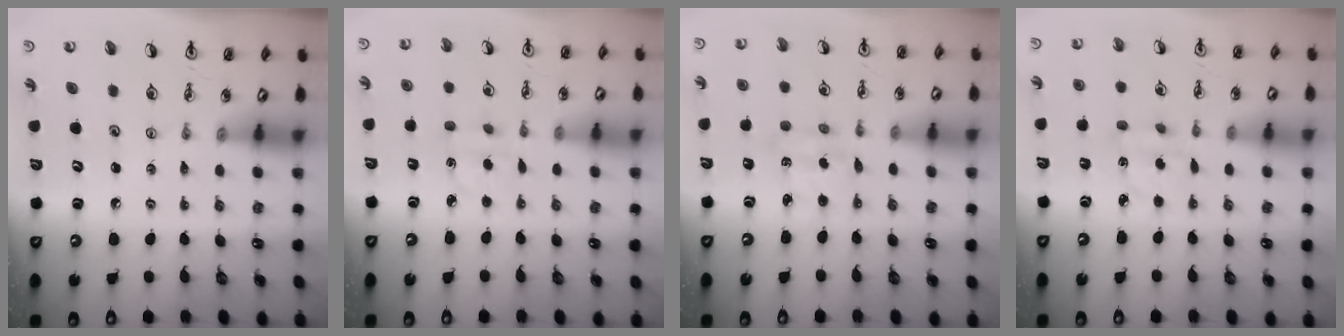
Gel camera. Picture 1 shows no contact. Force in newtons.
{"total": 2.0, "press": 1.9, "slide": 0.6}
{"total": 2.5, "press": 2.5, "slide": 0.3}
{"total": 2.7, "press": 2.6, "slide": 0.6}